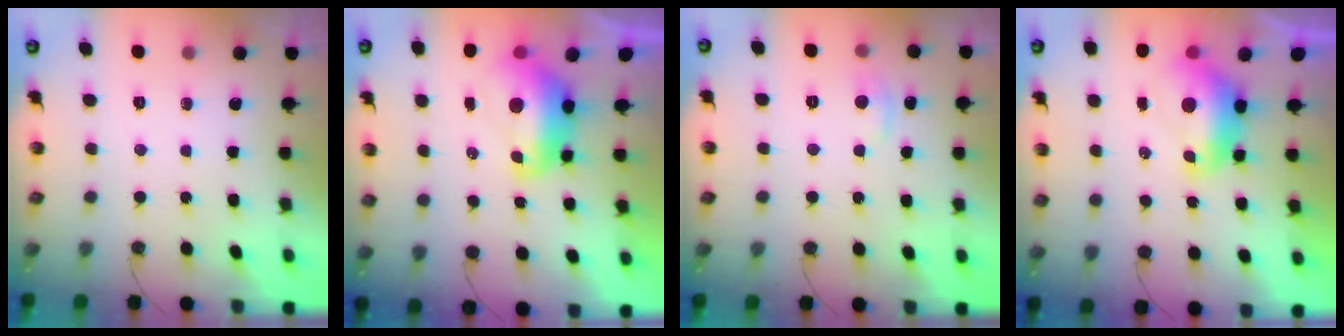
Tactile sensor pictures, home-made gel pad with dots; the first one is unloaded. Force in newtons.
{"total": 3.1, "press": 3.0, "slide": 0.8}
{"total": 0.9, "press": 0.2, "slide": 0.9}
{"total": 1.6, "press": 1.5, "slide": 0.6}